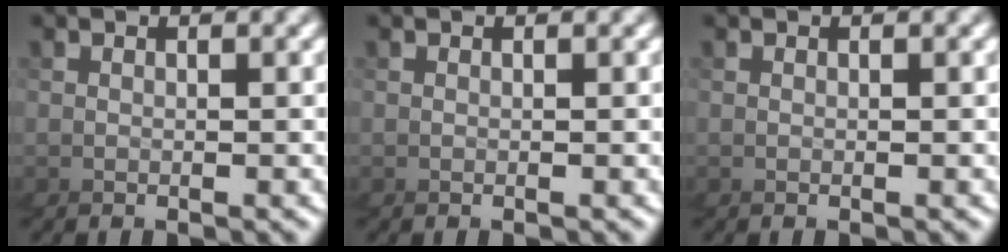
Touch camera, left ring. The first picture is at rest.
{"total": 0.0}
{"total": 0.0}